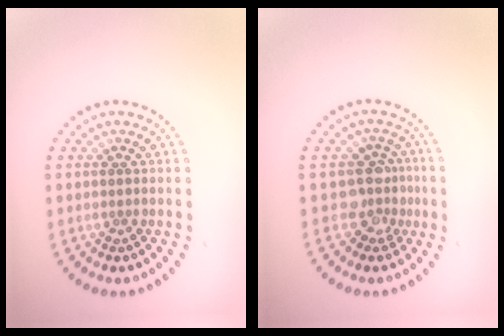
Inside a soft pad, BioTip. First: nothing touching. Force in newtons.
{"total": 2.9, "press": 2.2, "slide": 1.9}